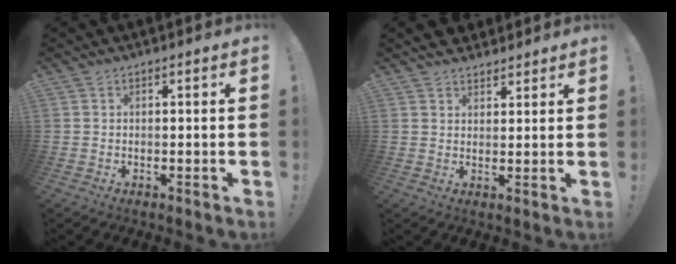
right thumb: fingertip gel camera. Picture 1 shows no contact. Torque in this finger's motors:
{"motor_torque": [0.71, 1.38, 1.33, 1.44, 0.17]}